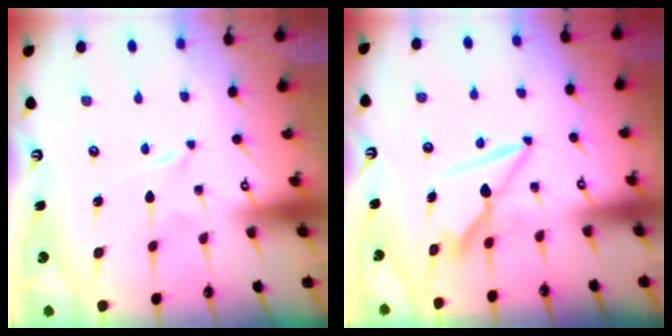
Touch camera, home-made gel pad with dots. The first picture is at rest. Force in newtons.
{"total": 8.0, "press": 8.0, "slide": 0.1}